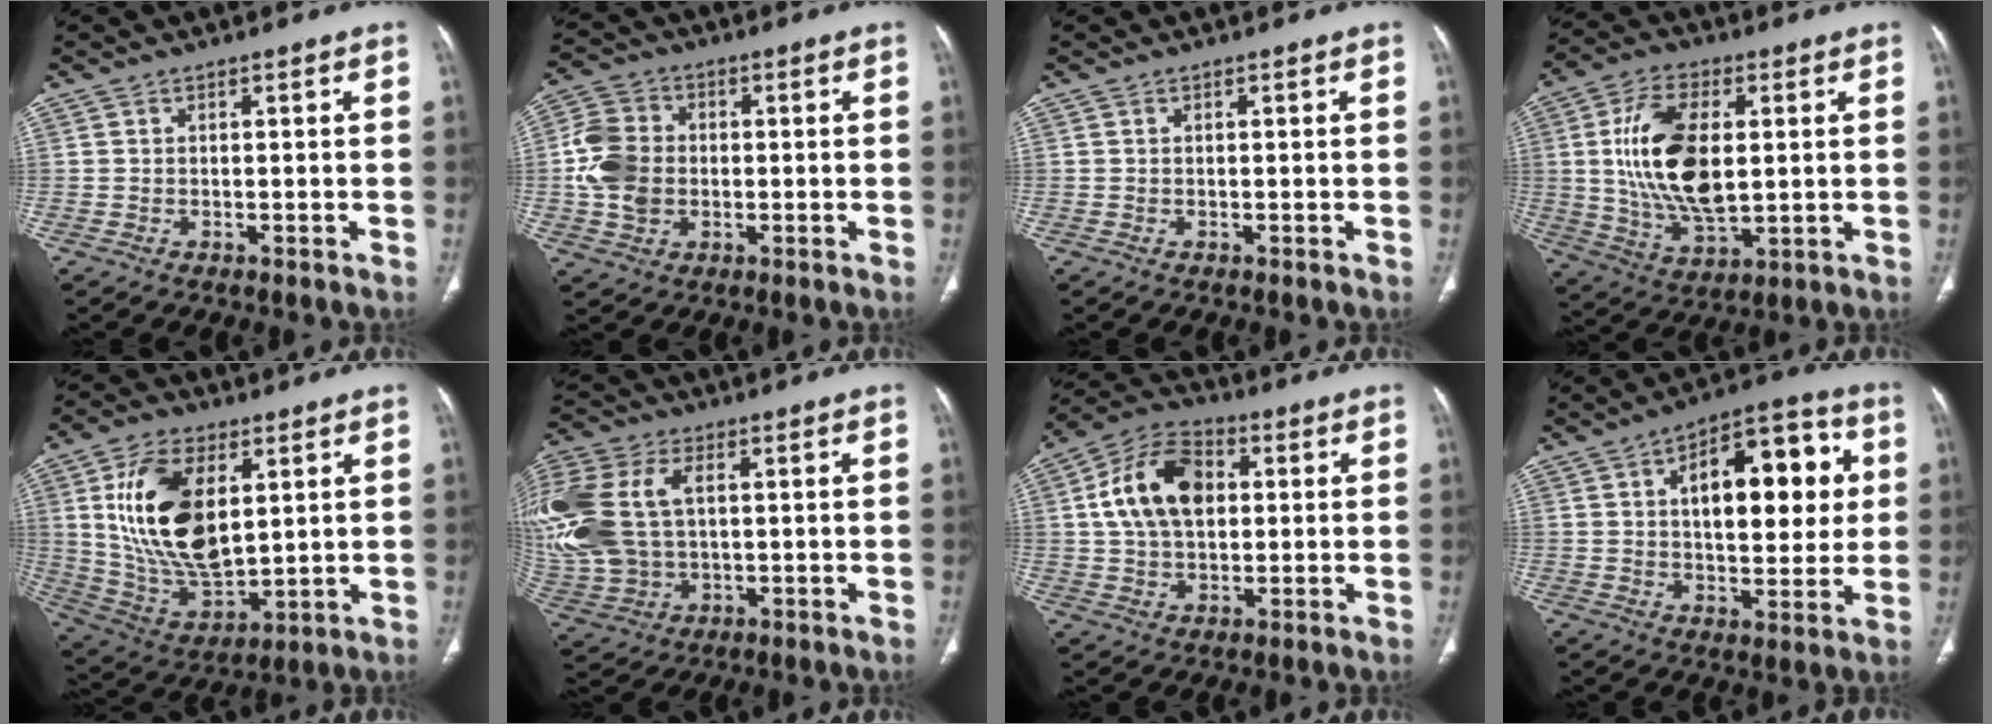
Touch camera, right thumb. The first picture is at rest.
{"total": 9.7, "force": [-0.7, 7.8, 5.7], "torque": [-0.101, 0.014, -0.018]}
{"total": 0.0}
{"total": 17.2, "force": [2.0, 9.1, 14.5], "torque": [-0.266, -0.007, 0.042]}
{"total": 19.6, "force": [4.8, 10.8, 15.7], "torque": [-0.275, -0.020, 0.100]}
{"total": 23.9, "force": [3.4, 16.0, 17.3], "torque": [-0.445, 0.022, 0.078]}
{"total": 14.5, "force": [2.5, 9.5, 10.7], "torque": [-0.177, 0.016, 0.038]}
{"total": 19.0, "force": [4.2, 9.5, 15.9], "torque": [-0.173, 0.011, 0.056]}